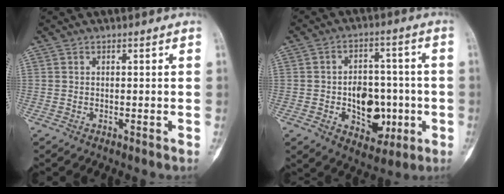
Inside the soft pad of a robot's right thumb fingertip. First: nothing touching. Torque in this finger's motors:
{"motor_torque": [0.78, 1.44, 0.62, -0.67, 0.03]}